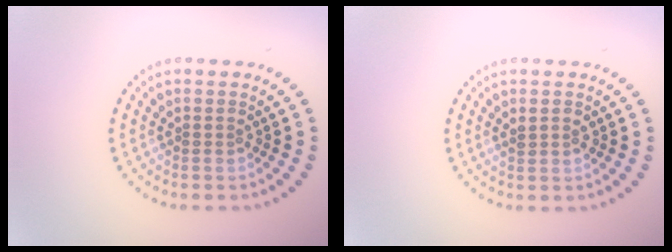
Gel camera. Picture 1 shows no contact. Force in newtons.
{"total": 1.1, "press": 1.1, "slide": 0.2}